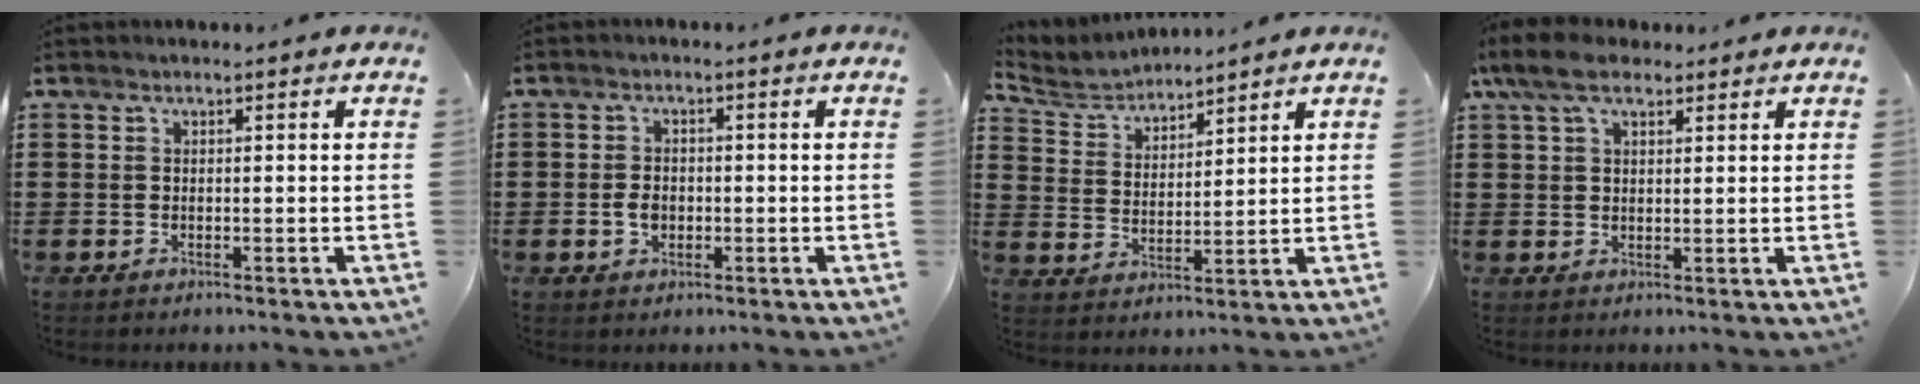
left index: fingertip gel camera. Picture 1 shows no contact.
{"total": 2.5, "force": [-0.4, 1.8, 1.7], "torque": [-0.043, 0.001, -0.011]}
{"total": 4.7, "force": [4.5, 1.3, 0.4], "torque": [-0.031, -0.016, 0.079]}
{"total": 6.5, "force": [4.3, 2.7, 4.0], "torque": [-0.090, 0.005, 0.080]}